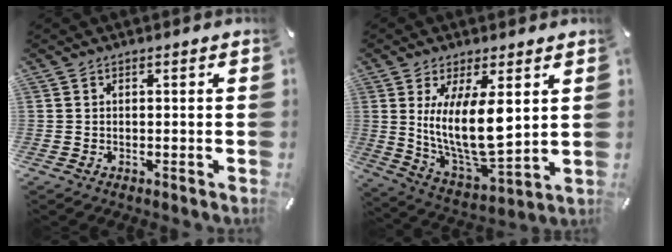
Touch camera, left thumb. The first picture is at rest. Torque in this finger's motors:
{"motor_torque": [2.29, 2.71, 1.65, -1.12, 0.23]}